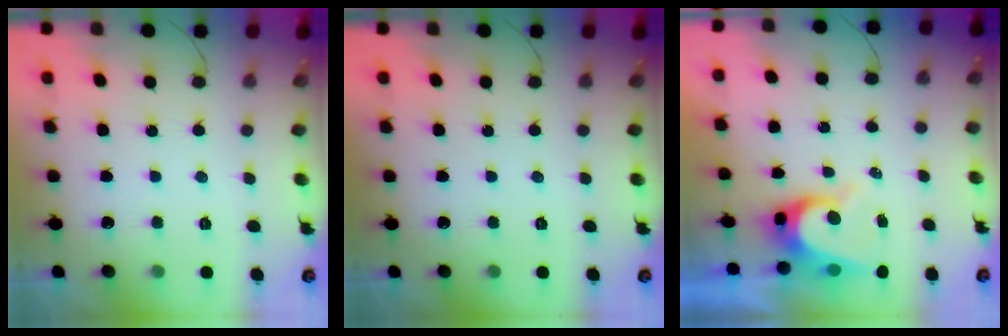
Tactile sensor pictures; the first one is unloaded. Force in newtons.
{"total": 0.0}
{"total": 6.2, "press": 6.2, "slide": 0.6}